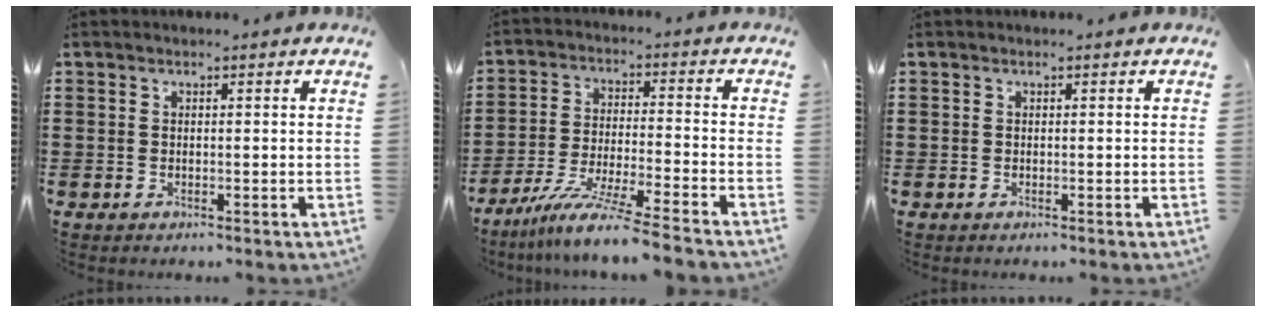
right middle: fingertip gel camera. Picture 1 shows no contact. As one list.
[{"total": 8.9, "force": [-7.6, -0.7, 4.5], "torque": [-0.089, -0.011, -0.151]}, {"total": 0.0}]